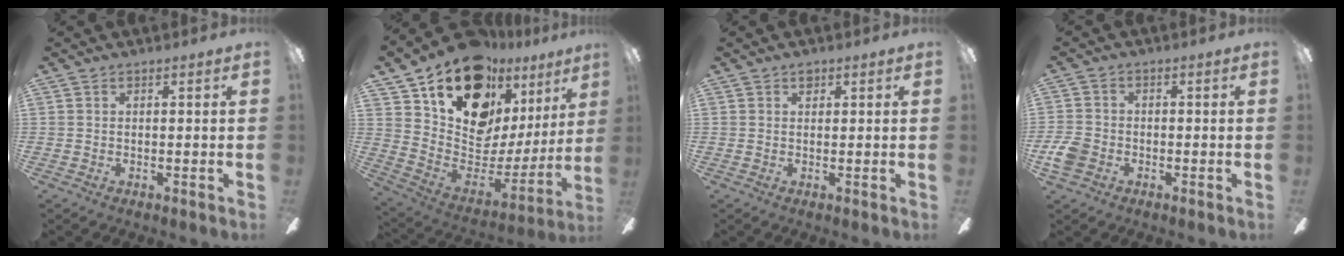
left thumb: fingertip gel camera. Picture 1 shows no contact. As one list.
[{"total": 18.9, "force": [13.6, 10.0, 8.4], "torque": [-0.149, -0.098, 0.251]}, {"total": 1.3, "force": [0.8, 0.8, 0.6], "torque": [-0.005, -0.001, 0.013]}, {"total": 5.4, "force": [-2.2, 4.1, 2.7], "torque": [-0.059, 0.014, -0.040]}]